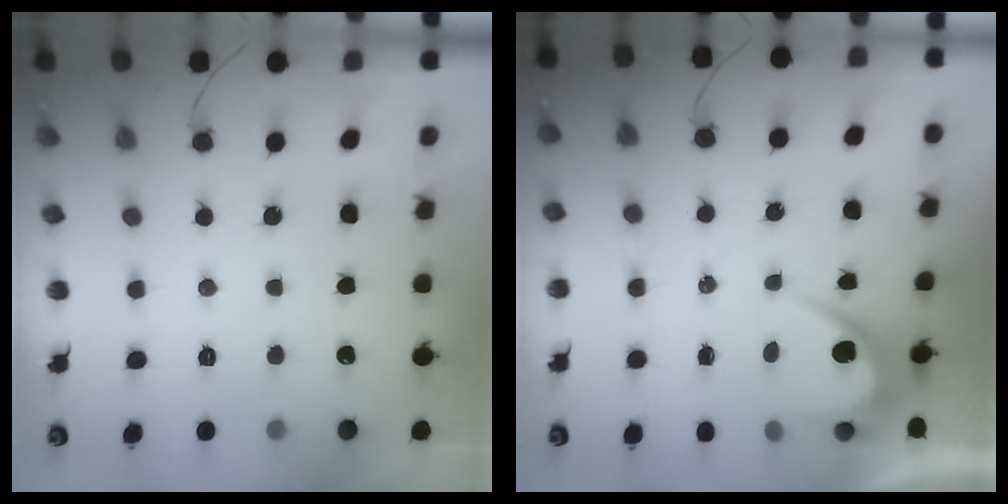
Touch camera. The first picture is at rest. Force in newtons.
{"total": 5.7, "press": 5.7, "slide": 0.3}